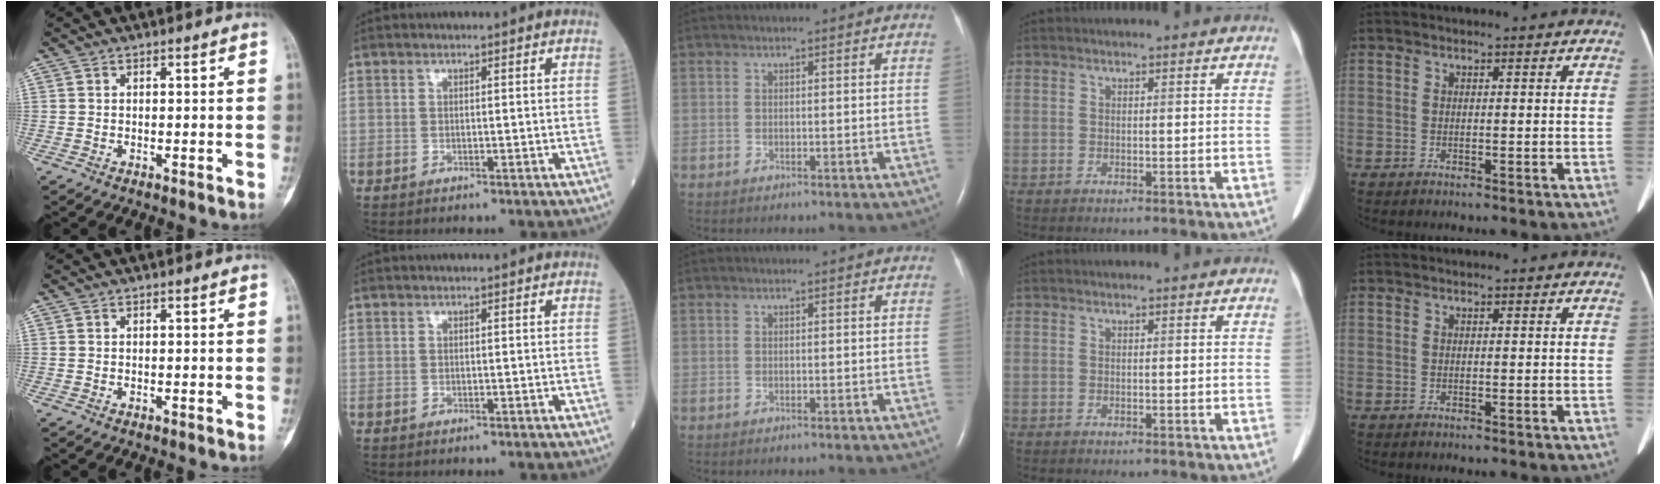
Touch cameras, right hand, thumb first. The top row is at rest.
{}